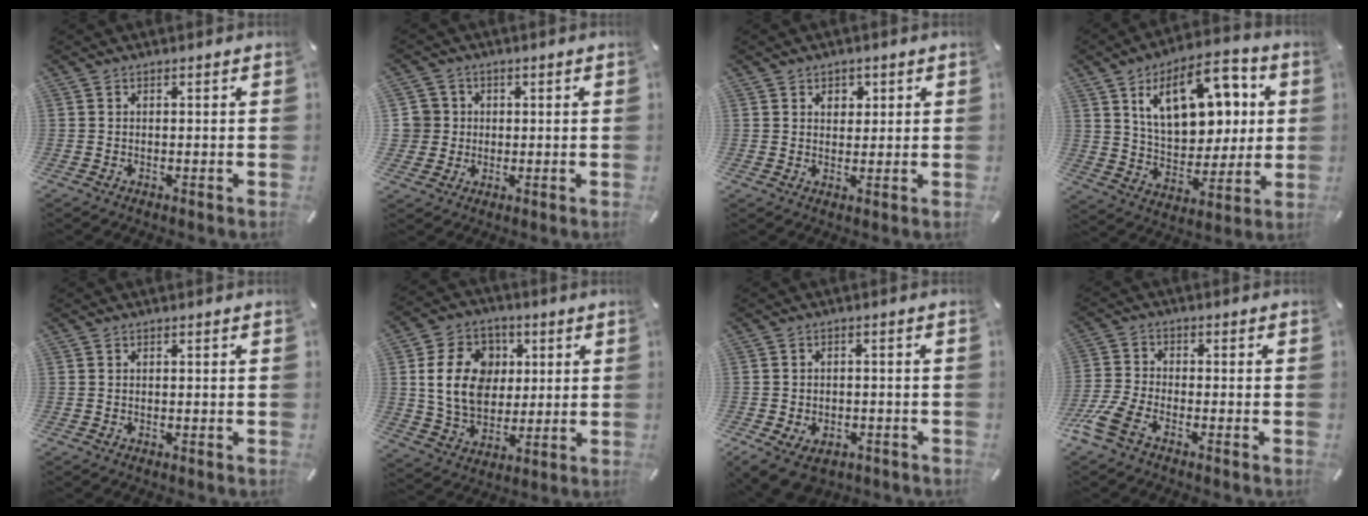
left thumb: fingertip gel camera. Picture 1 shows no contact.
{"total": 5.9, "force": [0.9, 5.9, 0.4], "torque": [-0.023, 0.005, 0.019]}
{"total": 2.7, "force": [1.3, 2.3, 0.7], "torque": [0.007, -0.005, 0.017]}
{"total": 18.9, "force": [8.3, 11.2, 12.8], "torque": [-0.197, -0.027, 0.143]}
{"total": 0.0}
{"total": 15.4, "force": [2.4, 12.3, 8.9], "torque": [-0.174, 0.011, 0.044]}
{"total": 6.4, "force": [-3.2, 4.2, 3.6], "torque": [-0.077, 0.013, -0.057]}
{"total": 7.1, "force": [-4.2, 3.1, 4.8], "torque": [-0.133, -0.006, -0.085]}